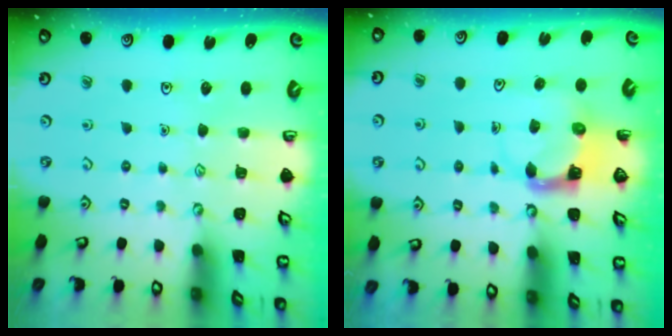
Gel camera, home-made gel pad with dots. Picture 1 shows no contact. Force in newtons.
{"total": 4.0, "press": 3.9, "slide": 0.7}